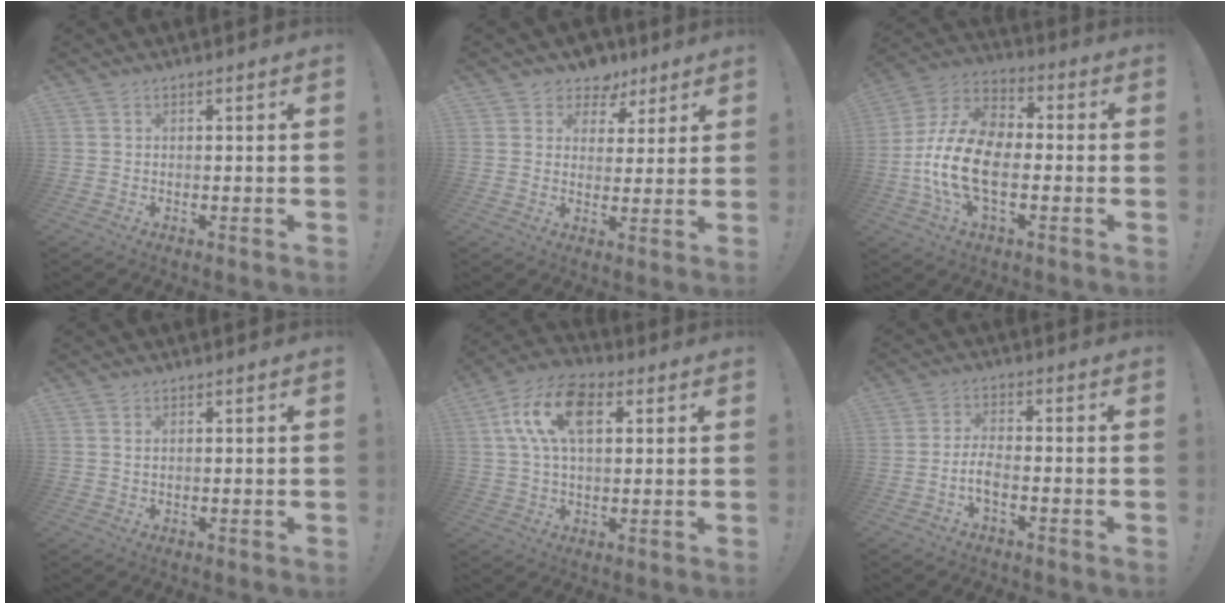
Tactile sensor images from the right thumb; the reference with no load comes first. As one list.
[{"total": 7.0, "force": [4.5, 5.2, 1.3], "torque": [-0.019, -0.030, 0.089]}, {"total": 18.2, "force": [-4.7, 10.6, 14.0], "torque": [-0.280, 0.027, -0.075]}, {"total": 1.0, "force": [0.7, 0.3, 0.7], "torque": [-0.021, 0.003, 0.014]}, {"total": 15.2, "force": [4.8, 8.8, 11.4], "torque": [-0.206, 0.006, 0.090]}, {"total": 5.4, "force": [-2.2, 1.8, 4.6], "torque": [-0.101, -0.003, -0.039]}]